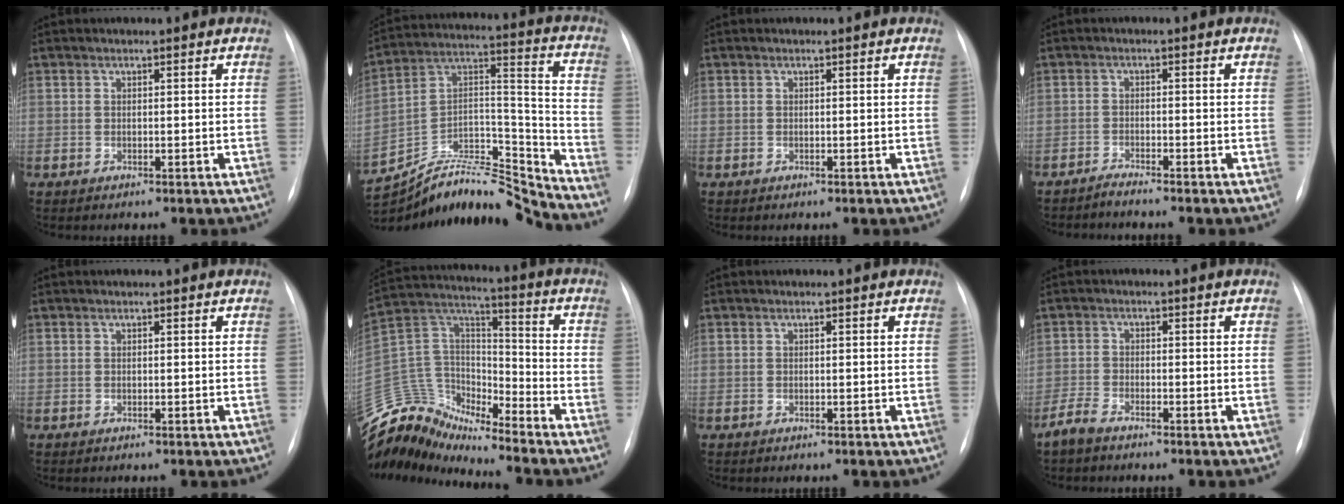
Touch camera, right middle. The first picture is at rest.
{"total": 19.8, "force": [-19.5, 0.4, 3.0], "torque": [-0.054, 0.064, -0.330]}
{"total": 0.0}
{"total": 1.6, "force": [-1.5, -0.5, 0.0], "torque": [-0.001, -0.007, -0.030]}
{"total": 0.0}
{"total": 13.0, "force": [-12.7, 2.4, 0.9], "torque": [-0.026, 0.082, -0.244]}
{"total": 0.0}
{"total": 2.8, "force": [-2.4, 0.6, 1.3], "torque": [-0.036, -0.005, -0.049]}